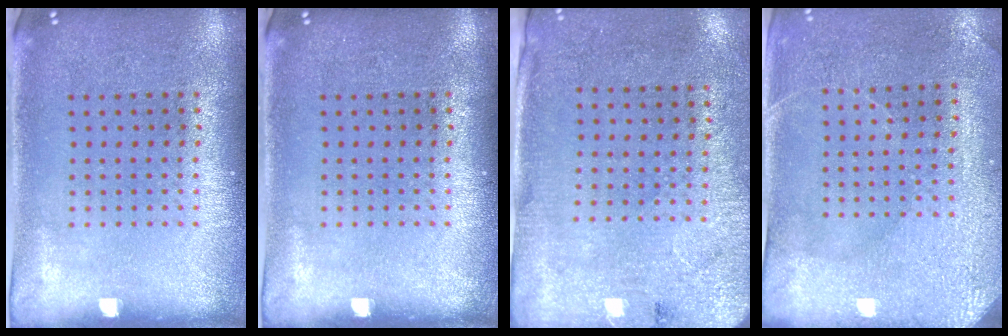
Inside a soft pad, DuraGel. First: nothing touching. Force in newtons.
{"total": 0.0}
{"total": 2.6, "press": 2.2, "slide": 1.4}
{"total": 2.9, "press": 2.8, "slide": 0.7}